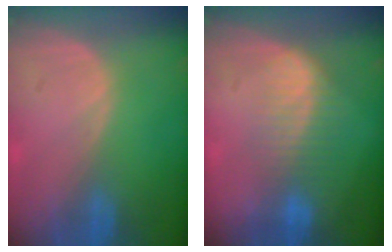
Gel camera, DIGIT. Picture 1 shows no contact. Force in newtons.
{"total": 7.2, "press": 6.2, "slide": 3.7}